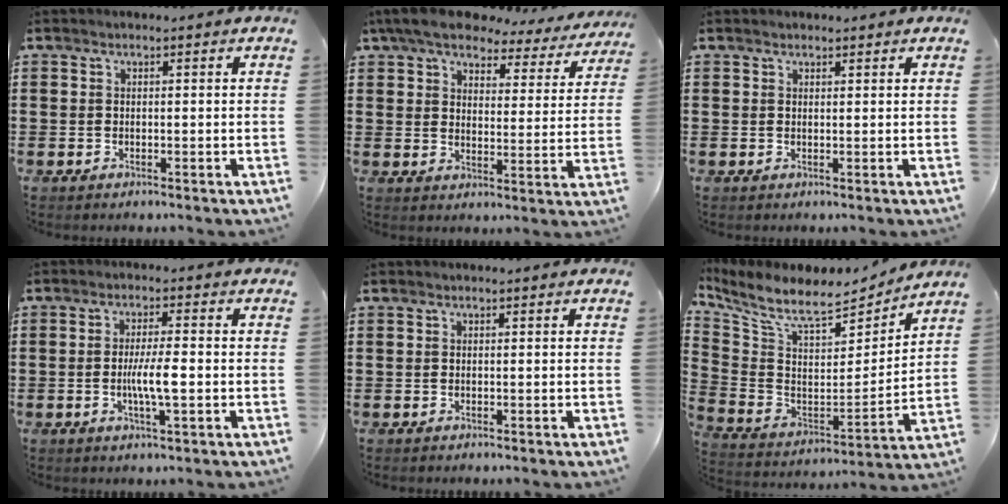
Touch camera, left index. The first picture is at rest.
{"total": 7.2, "force": [6.3, 2.0, 2.9], "torque": [-0.086, -0.025, 0.111]}
{"total": 0.8, "force": [0.7, 0.3, 0.1], "torque": [-0.004, 0.001, 0.015]}
{"total": 5.1, "force": [-0.8, 0.8, 5.0], "torque": [-0.094, -0.001, -0.018]}
{"total": 0.0}
{"total": 9.7, "force": [8.5, 2.3, 4.3], "torque": [-0.123, -0.057, 0.147]}